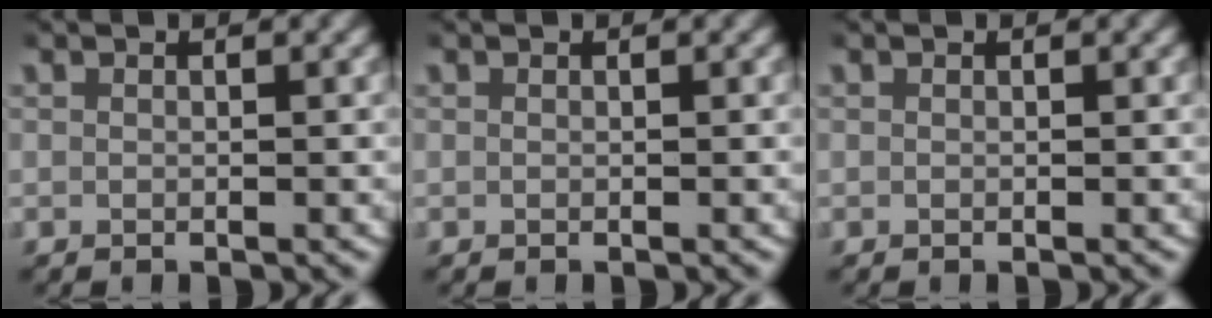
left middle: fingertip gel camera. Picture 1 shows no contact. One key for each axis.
{"total": 0.0}
{"total": 0.0}